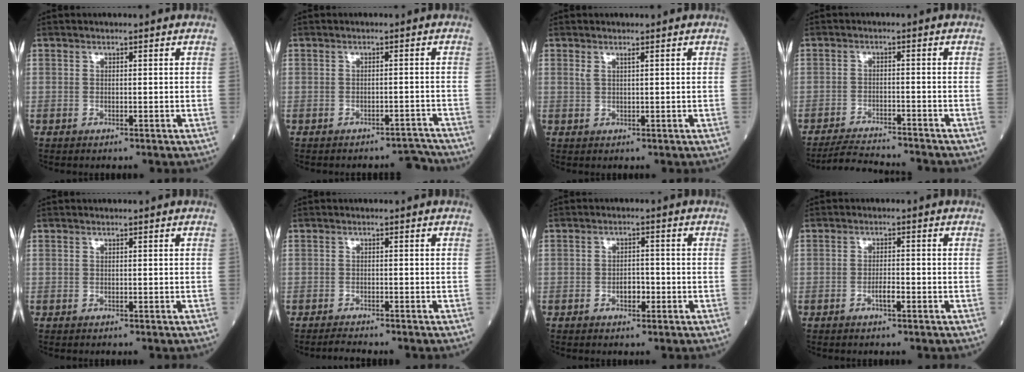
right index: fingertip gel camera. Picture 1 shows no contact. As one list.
[{"total": 3.4, "force": [-3.3, 0.3, -0.6], "torque": [0.023, 0.006, -0.042]}, {"total": 1.0, "force": [0.6, -0.1, 0.8], "torque": [-0.024, 0.004, 0.014]}, {"total": 7.7, "force": [-7.5, -0.4, 1.6], "torque": [-0.025, -0.007, -0.126]}, {"total": 0.0}, {"total": 1.6, "force": [-1.5, -0.4, 0.2], "torque": [-0.013, -0.006, -0.028]}, {"total": 2.4, "force": [-0.9, 1.3, 1.7], "torque": [-0.024, 0.006, -0.013]}, {"total": 1.9, "force": [-0.9, 0.4, 1.6], "torque": [-0.025, 0.003, -0.016]}]